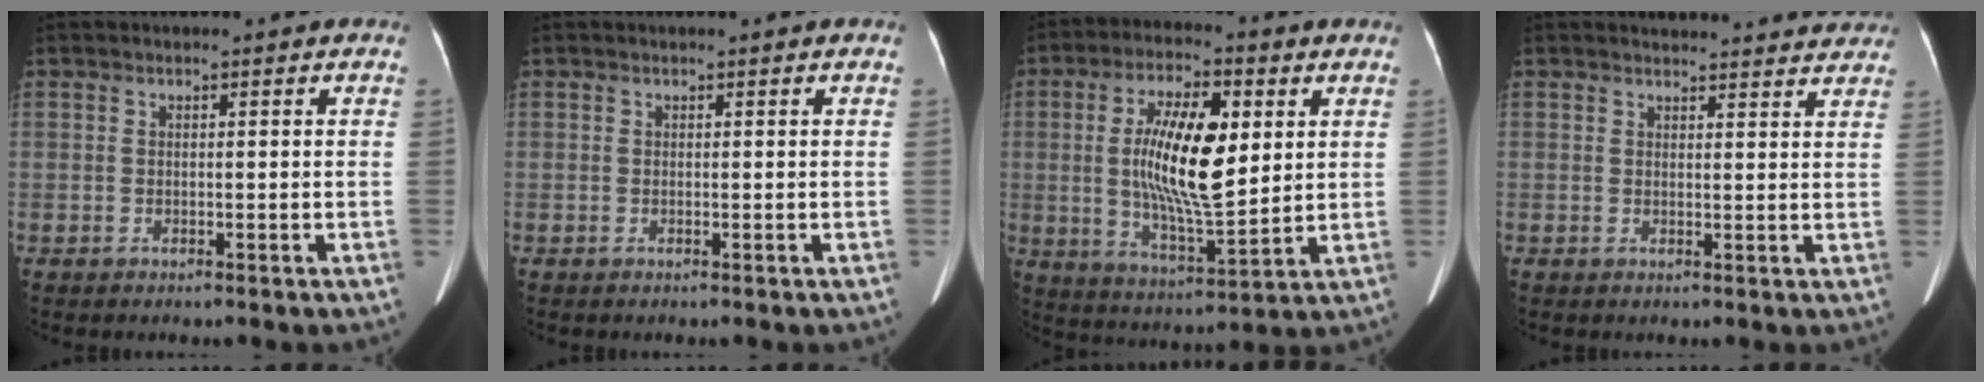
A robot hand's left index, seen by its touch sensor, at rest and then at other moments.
{"total": 0.0}
{"total": 14.0, "force": [2.3, 4.0, 13.2], "torque": [-0.248, -0.003, 0.039]}
{"total": 13.4, "force": [12.8, 3.1, 2.3], "torque": [-0.002, 0.011, 0.126]}